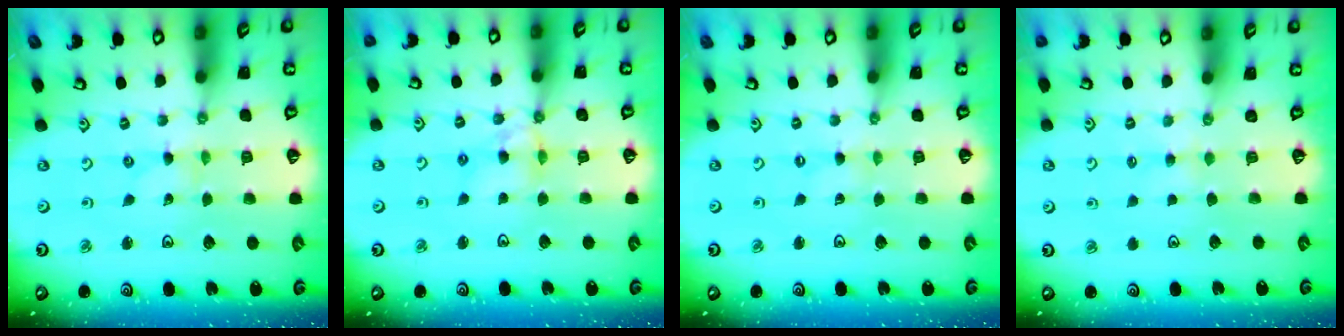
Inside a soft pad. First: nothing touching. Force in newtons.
{"total": 7.1, "press": 7.1, "slide": 0.6}
{"total": 0.0}
{"total": 2.3, "press": 2.2, "slide": 0.5}